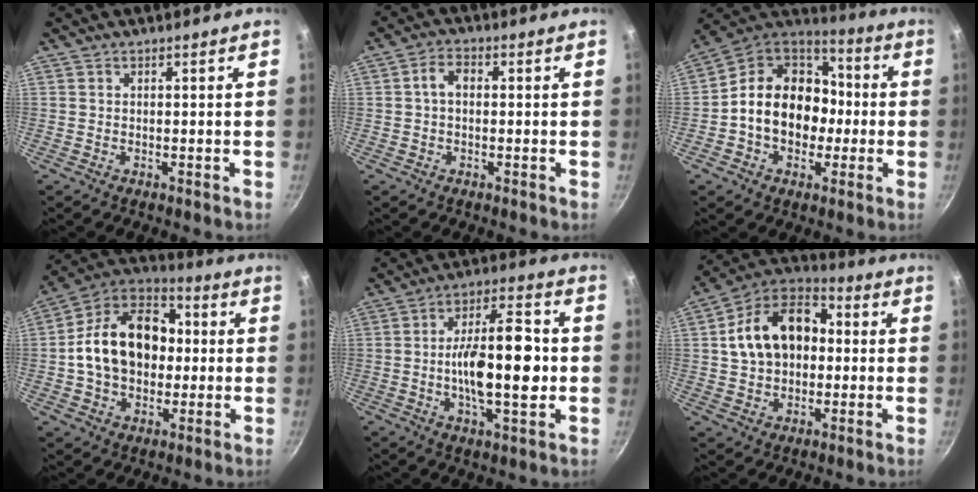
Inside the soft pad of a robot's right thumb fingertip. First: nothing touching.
{"total": 3.5, "force": [0.1, 2.4, 2.6], "torque": [-0.042, 0.014, -0.003]}
{"total": 17.8, "force": [-1.5, 14.1, 10.6], "torque": [-0.141, 0.049, -0.036]}
{"total": 19.3, "force": [0.3, 14.1, 13.1], "torque": [-0.194, 0.039, -0.010]}
{"total": 15.6, "force": [-1.2, 6.0, 14.4], "torque": [-0.223, 0.027, -0.022]}
{"total": 17.1, "force": [1.5, 12.3, 11.8], "torque": [-0.178, 0.038, 0.009]}